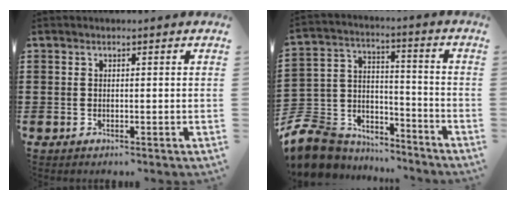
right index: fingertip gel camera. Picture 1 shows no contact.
{"total": 8.8, "force": [-7.5, 4.4, 1.6], "torque": [-0.072, 0.006, -0.150]}